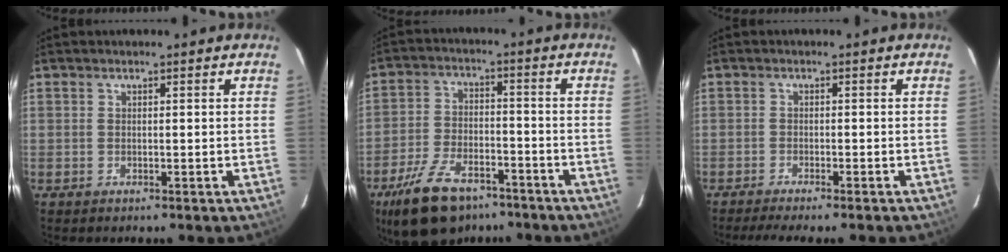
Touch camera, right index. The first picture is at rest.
{"total": 15.0, "force": [-10.3, 7.4, 8.0], "torque": [-0.178, -0.010, -0.173]}
{"total": 5.5, "force": [-4.8, -0.2, 2.7], "torque": [-0.059, -0.014, -0.076]}